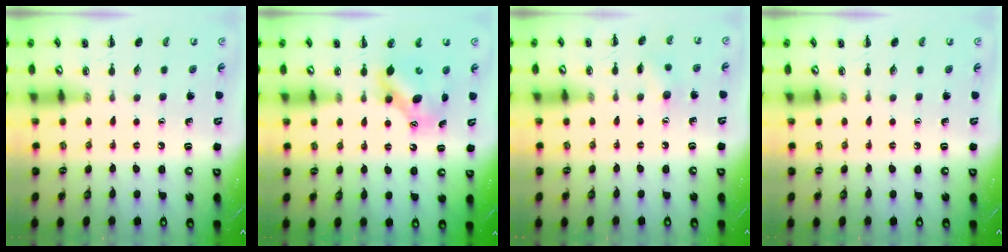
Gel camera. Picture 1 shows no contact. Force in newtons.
{"total": 7.4, "press": 7.3, "slide": 1.1}
{"total": 5.5, "press": 5.3, "slide": 1.1}
{"total": 0.0}